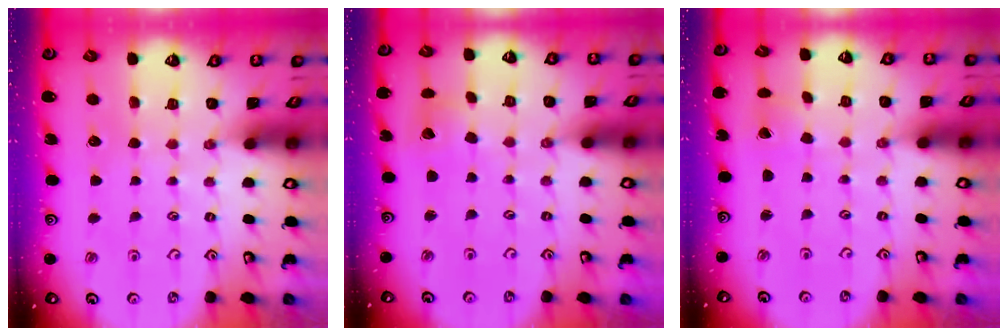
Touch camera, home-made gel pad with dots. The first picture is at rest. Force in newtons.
{"total": 3.6, "press": 3.6, "slide": 0.5}
{"total": 0.7, "press": 0.7, "slide": 0.1}